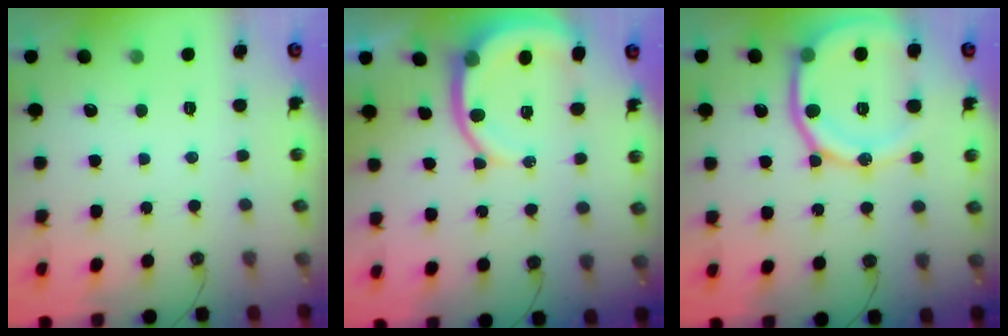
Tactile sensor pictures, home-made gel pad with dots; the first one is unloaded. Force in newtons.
{"total": 8.2, "press": 8.2, "slide": 0.9}
{"total": 16.1, "press": 16.1, "slide": 1.5}